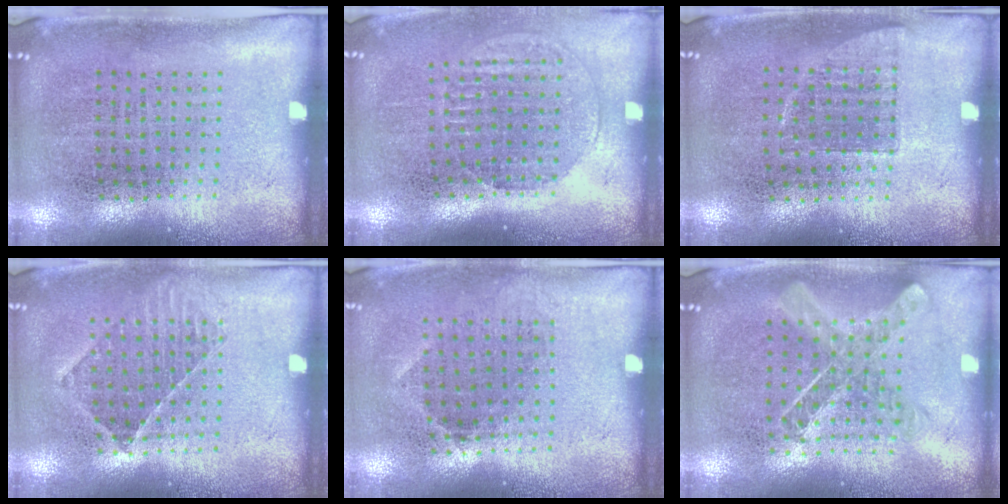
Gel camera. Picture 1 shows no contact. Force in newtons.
{"total": 1.4, "press": 1.2, "slide": 0.7}
{"total": 0.8, "press": 0.7, "slide": 0.3}
{"total": 1.0, "press": 1.0, "slide": 0.3}
{"total": 0.8, "press": 0.7, "slide": 0.5}
{"total": 1.0, "press": 1.0, "slide": 0.1}